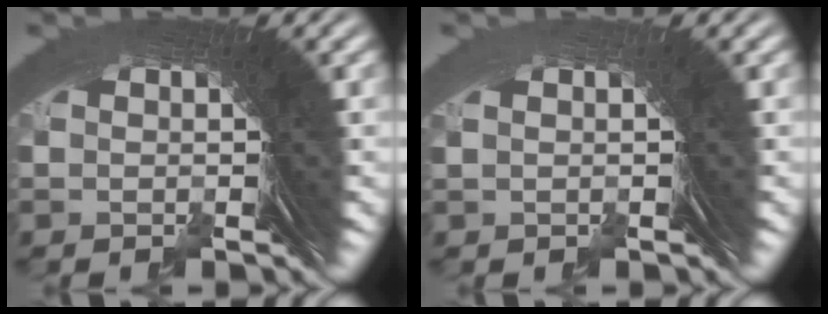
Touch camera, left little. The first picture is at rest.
{"total": 0.7, "force": [-0.2, -0.4, -0.5], "torque": [0.012, 0.004, 0.001]}